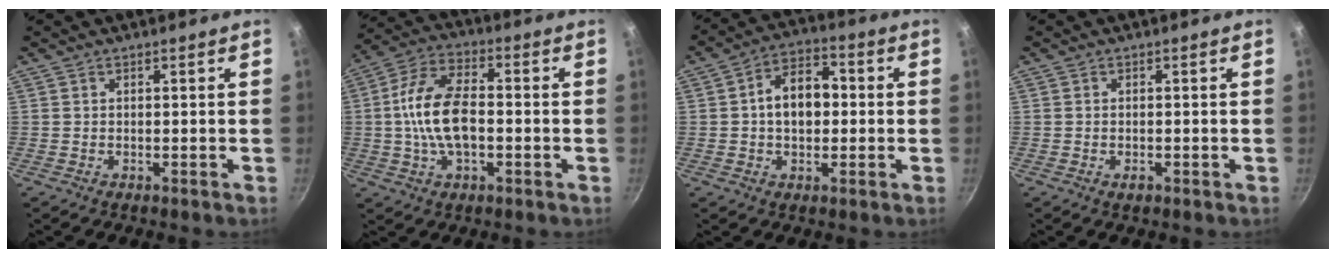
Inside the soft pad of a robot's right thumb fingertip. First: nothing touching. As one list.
[{"total": 13.1, "force": [-1.1, 7.0, 11.1], "torque": [-0.202, 0.032, -0.030]}, {"total": 9.9, "force": [0.3, 6.7, 7.3], "torque": [-0.083, 0.024, -0.005]}, {"total": 1.2, "force": [-0.5, 0.6, 0.9], "torque": [-0.016, 0.001, -0.010]}]